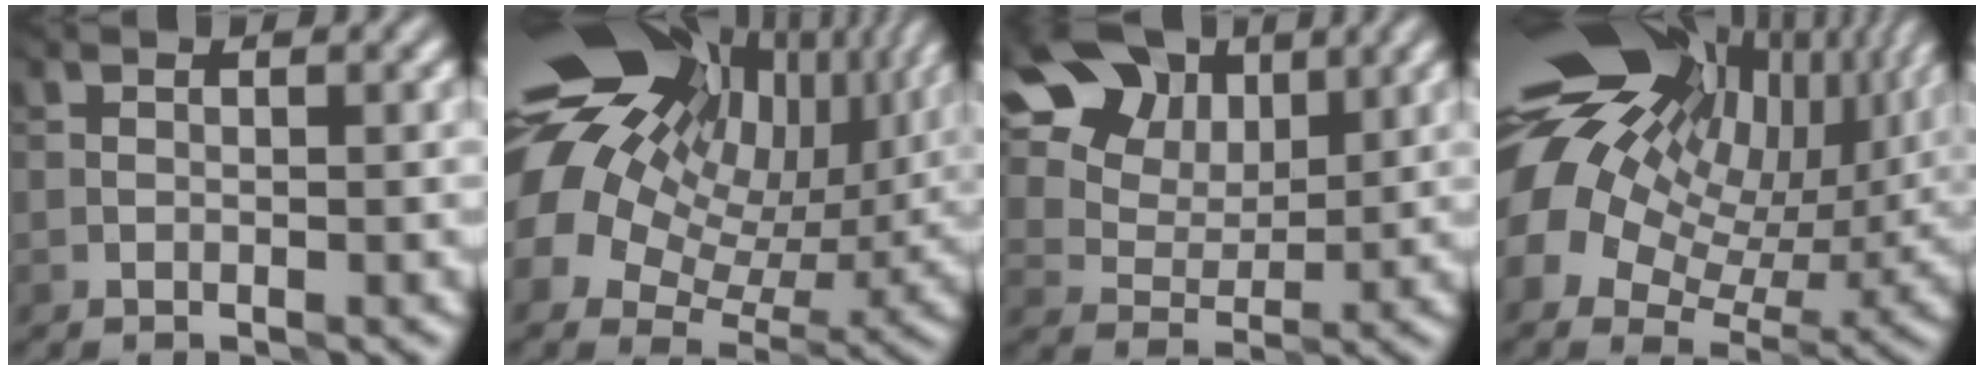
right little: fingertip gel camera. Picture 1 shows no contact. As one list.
[{"total": 21.3, "force": [8.3, 14.8, 12.8], "torque": [-0.272, 0.040, 0.132]}, {"total": 14.9, "force": [8.7, 10.0, 6.9], "torque": [-0.151, 0.029, 0.172]}, {"total": 20.0, "force": [7.3, 12.9, 13.4], "torque": [-0.268, 0.025, 0.124]}]